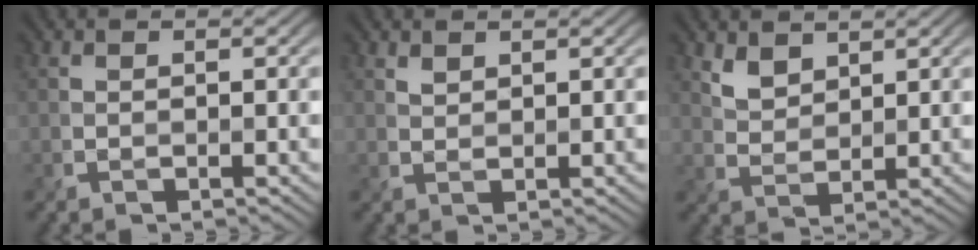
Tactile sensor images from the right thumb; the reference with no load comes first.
{"total": 1.1, "force": [0.9, 0.5, 0.4], "torque": [-0.011, -0.002, 0.022]}
{"total": 3.2, "force": [2.3, 1.7, 1.5], "torque": [-0.038, -0.006, 0.054]}